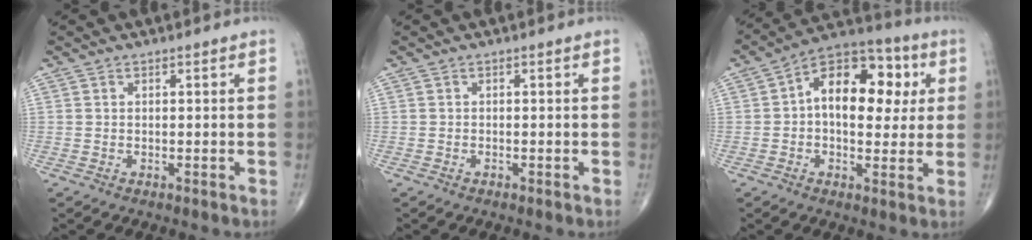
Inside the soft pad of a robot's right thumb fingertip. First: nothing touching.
{"total": 0.0}
{"total": 16.3, "force": [2.7, 9.8, 12.7], "torque": [-0.155, 0.024, 0.031]}